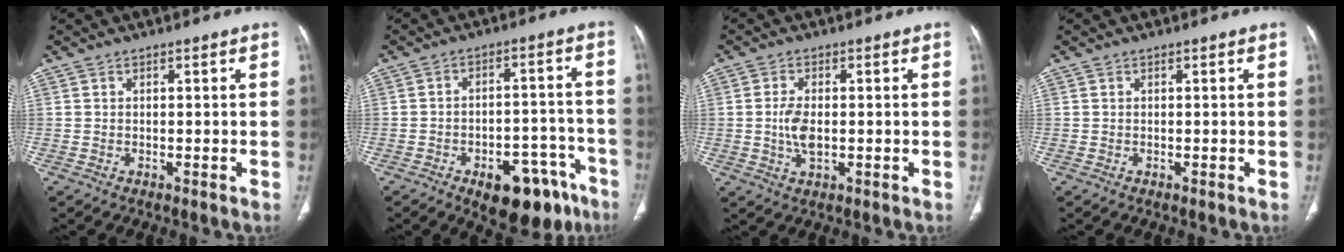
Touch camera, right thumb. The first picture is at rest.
{"total": 15.2, "force": [-9.1, 7.6, 9.6], "torque": [-0.085, 0.066, -0.118]}
{"total": 4.5, "force": [-0.2, 2.4, 3.9], "torque": [-0.079, -0.001, -0.002]}
{"total": 0.0}